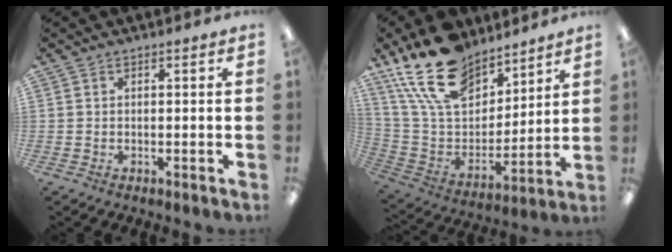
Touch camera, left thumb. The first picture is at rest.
{"total": 20.9, "force": [15.2, 10.8, 9.5], "torque": [-0.200, -0.082, 0.283]}